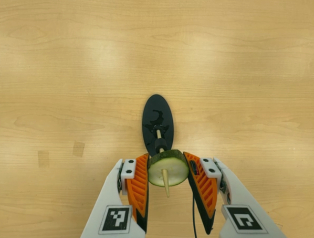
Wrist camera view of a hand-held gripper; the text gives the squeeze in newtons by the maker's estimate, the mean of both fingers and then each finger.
{"total": 11.4, "left": 11.1, "right": 11.8}